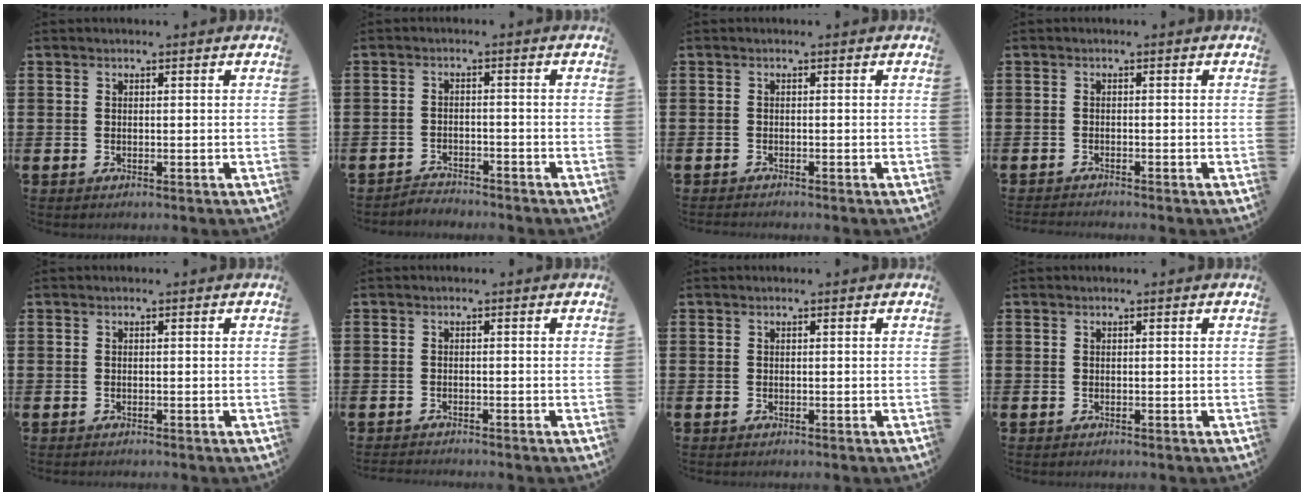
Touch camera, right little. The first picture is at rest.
{"total": 2.2, "force": [-2.1, 0.1, -0.3], "torque": [-0.003, 0.004, -0.048]}
{"total": 0.5, "force": [-0.5, 0.0, 0.0], "torque": [0.000, -0.002, -0.011]}
{"total": 0.8, "force": [-0.8, -0.1, 0.1], "torque": [-0.003, -0.002, -0.016]}
{"total": 0.0}
{"total": 0.9, "force": [-0.9, -0.1, 0.0], "torque": [-0.002, -0.001, -0.018]}
{"total": 0.0}
{"total": 0.0}